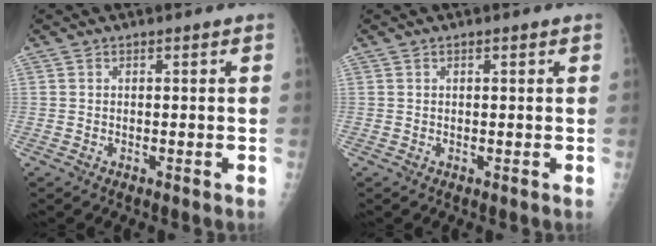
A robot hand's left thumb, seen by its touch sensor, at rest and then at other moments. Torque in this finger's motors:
{"motor_torque": [-0.14, -0.06, -0.25, -0.24, 0.01]}